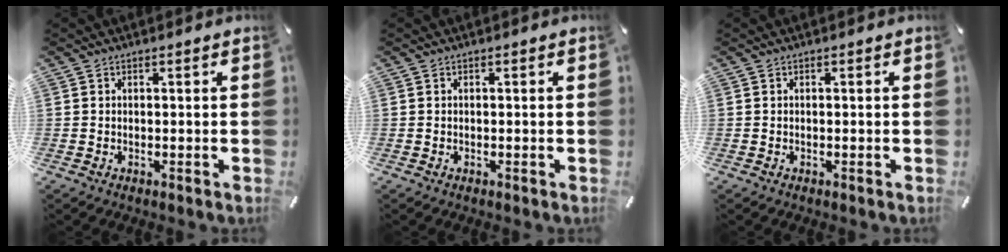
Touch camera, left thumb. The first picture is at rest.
{"total": 0.0}
{"total": 0.0}